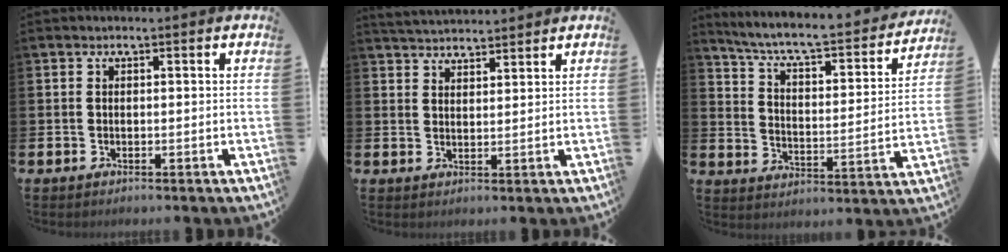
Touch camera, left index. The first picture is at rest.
{"total": 3.4, "force": [3.4, 0.3, 0.1], "torque": [-0.011, -0.017, 0.064]}
{"total": 6.8, "force": [6.0, 1.1, 3.0], "torque": [-0.083, -0.048, 0.095]}